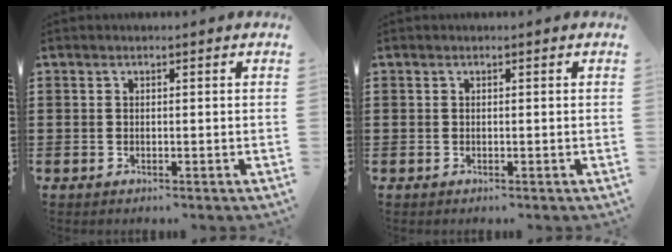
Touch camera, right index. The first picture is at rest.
{"total": 0.0}